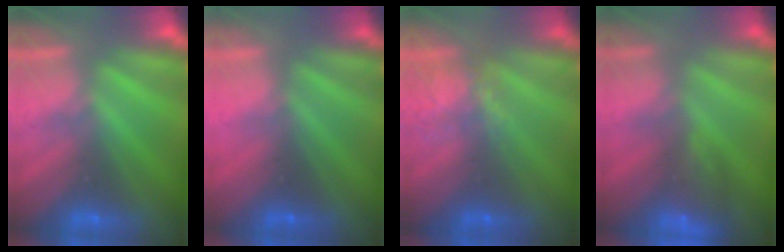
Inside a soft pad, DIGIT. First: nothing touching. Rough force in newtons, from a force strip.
{"total": 3.4}
{"total": 4.3}
{"total": 7.8}